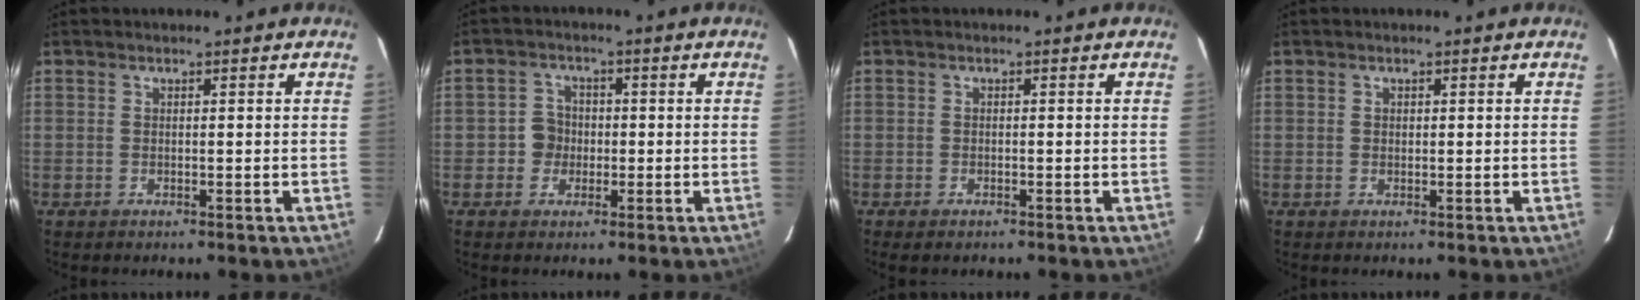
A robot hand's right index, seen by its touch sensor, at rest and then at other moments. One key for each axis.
{"total": 3.8, "fx": -0.9, "fy": 3.6, "fz": 0.6, "tx": -0.008, "ty": 0.014, "tz": -0.018}
{"total": 1.9, "fx": -1.5, "fy": 0.7, "fz": 1.0, "tx": -0.024, "ty": -0.006, "tz": -0.027}
{"total": 0.6, "fx": 0.1, "fy": 0.5, "fz": 0.1, "tx": 0.000, "ty": 0.002, "tz": 0.002}